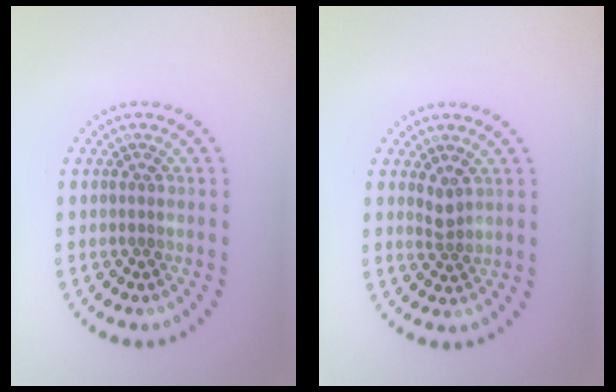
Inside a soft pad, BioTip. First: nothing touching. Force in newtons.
{"total": 1.4, "press": 1.1, "slide": 0.8}